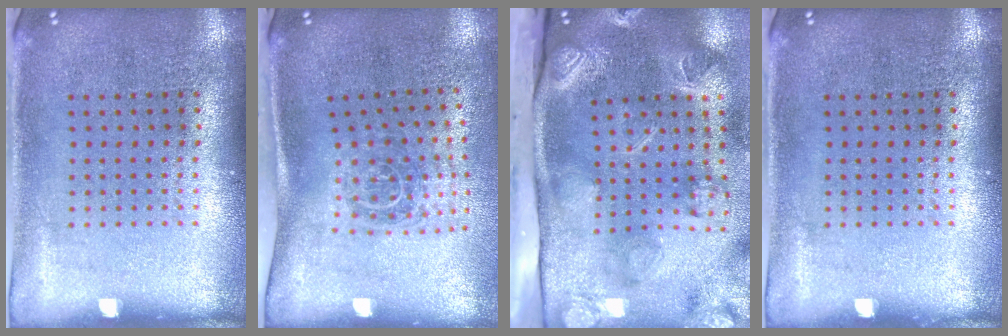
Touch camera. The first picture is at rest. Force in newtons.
{"total": 1.8, "press": 1.2, "slide": 1.4}
{"total": 4.4, "press": 3.2, "slide": 3.1}
{"total": 0.0}